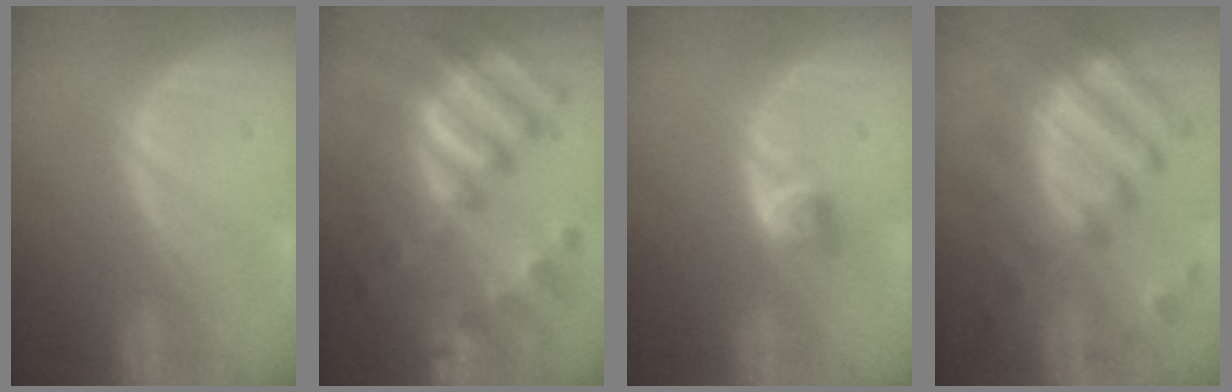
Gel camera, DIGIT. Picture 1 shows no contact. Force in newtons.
{"total": 11.8, "press": 11.7, "slide": 1.2}
{"total": 2.7, "press": 2.4, "slide": 1.1}
{"total": 10.7, "press": 10.2, "slide": 3.2}